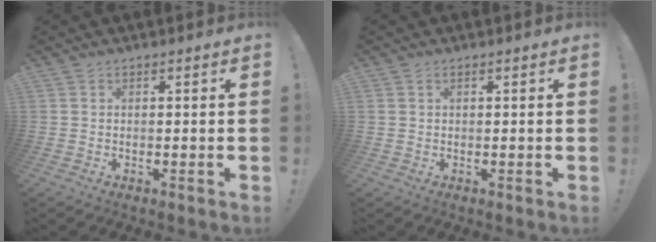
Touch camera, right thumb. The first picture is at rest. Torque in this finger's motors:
{"motor_torque": [0.19, 0.14, 0.03, 0.00, 0.06]}